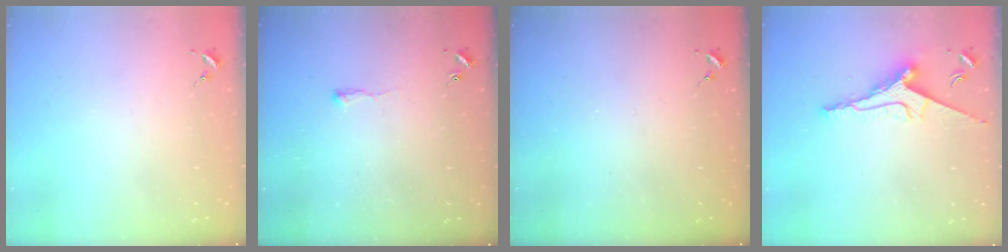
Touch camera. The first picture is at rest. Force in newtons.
{"total": 2.8, "press": 2.7, "slide": 0.6}
{"total": 0.0}
{"total": 10.2, "press": 10.2, "slide": 0.2}